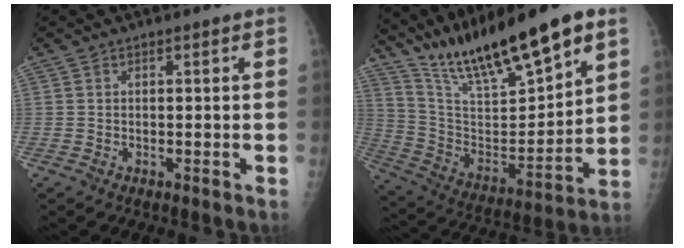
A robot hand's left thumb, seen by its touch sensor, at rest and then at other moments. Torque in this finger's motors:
{"motor_torque": [0.49, 0.47, 1.42, -1.35, 0.34]}